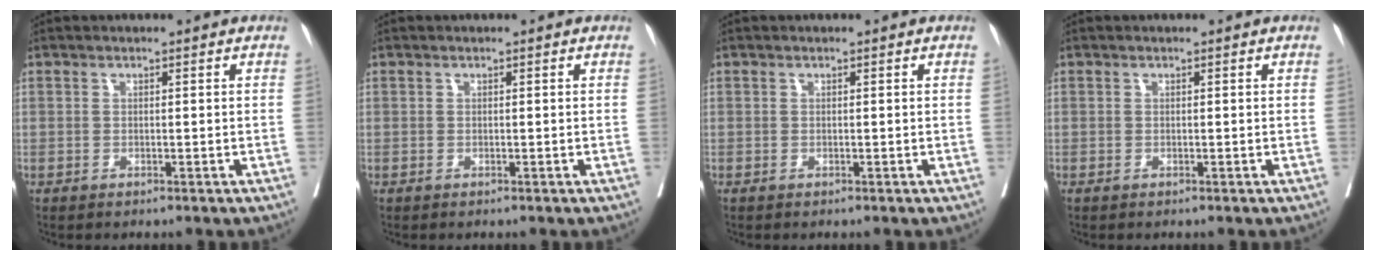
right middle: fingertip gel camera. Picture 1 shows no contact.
{"total": 0.0}
{"total": 0.0}
{"total": 0.0}